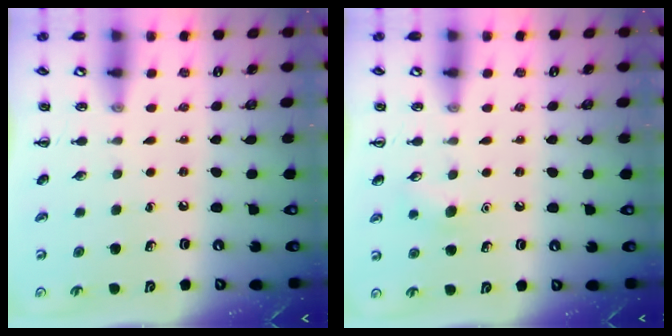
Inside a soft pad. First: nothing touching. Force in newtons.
{"total": 7.2, "press": 7.0, "slide": 1.5}